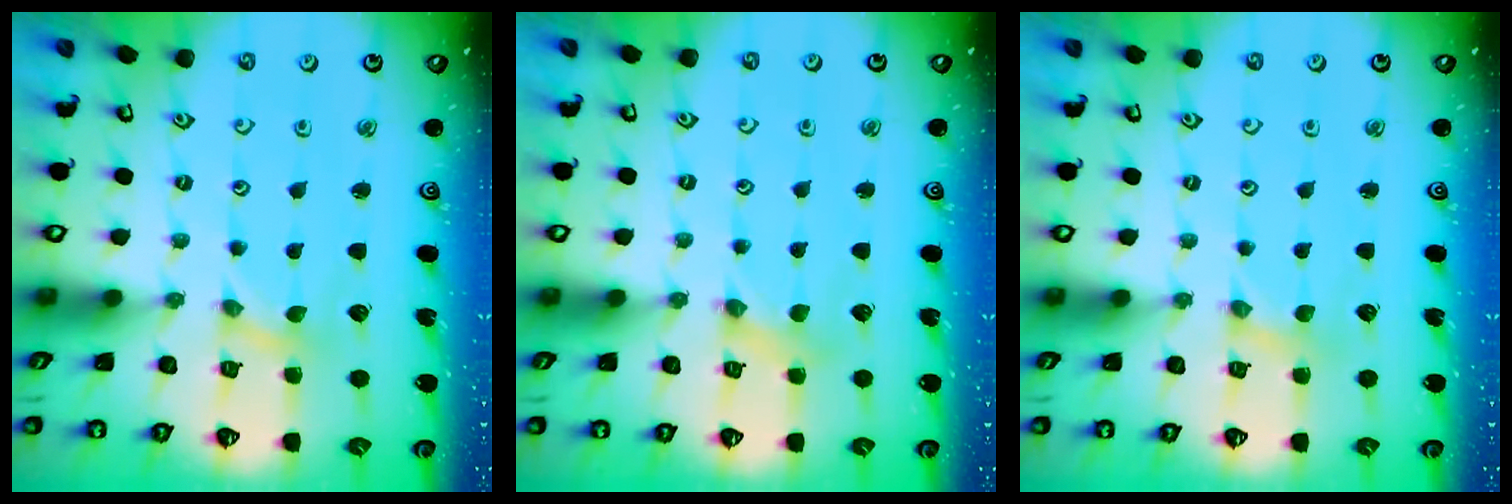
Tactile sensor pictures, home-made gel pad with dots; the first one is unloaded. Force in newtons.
{"total": 1.6, "press": 1.6, "slide": 0.1}
{"total": 0.0}